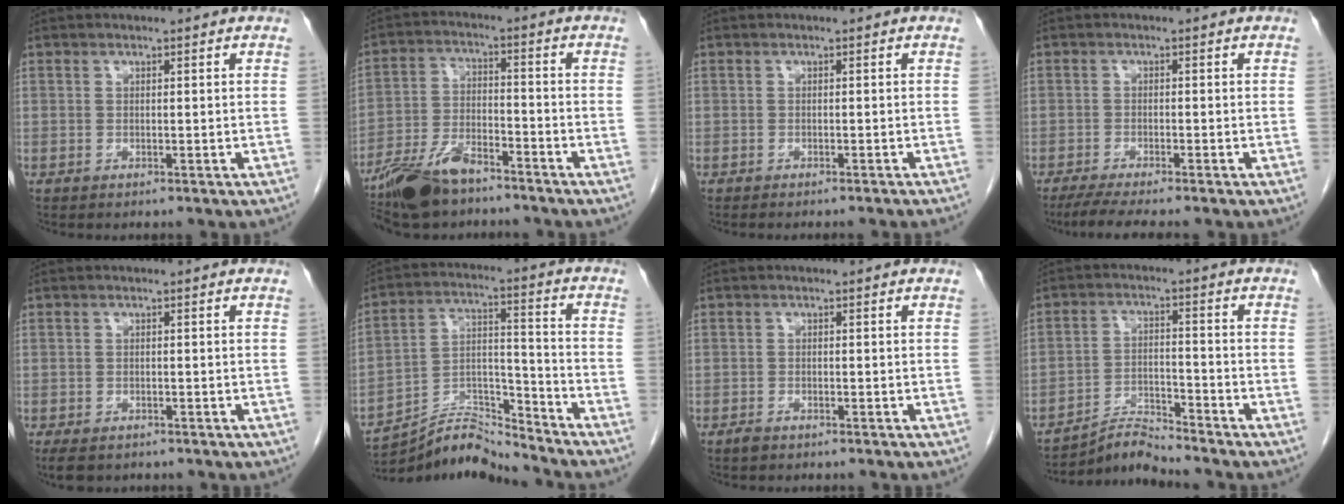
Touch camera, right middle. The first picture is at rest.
{"total": 10.4, "force": [-8.1, 3.3, 5.5], "torque": [-0.111, -0.011, -0.151]}
{"total": 4.6, "force": [-4.2, -0.2, 2.0], "torque": [-0.019, -0.004, -0.050]}
{"total": 5.4, "force": [-4.4, -0.3, 3.1], "torque": [-0.048, -0.015, -0.071]}
{"total": 4.3, "force": [-3.3, 2.0, 1.9], "torque": [-0.029, -0.007, -0.047]}
{"total": 10.4, "force": [-10.3, -0.9, 0.5], "torque": [-0.013, 0.035, -0.190]}
{"total": 1.3, "force": [-1.0, 0.3, 0.7], "torque": [-0.019, -0.001, -0.017]}
{"total": 5.2, "force": [-5.0, -1.2, -0.5], "torque": [0.001, -0.006, -0.090]}